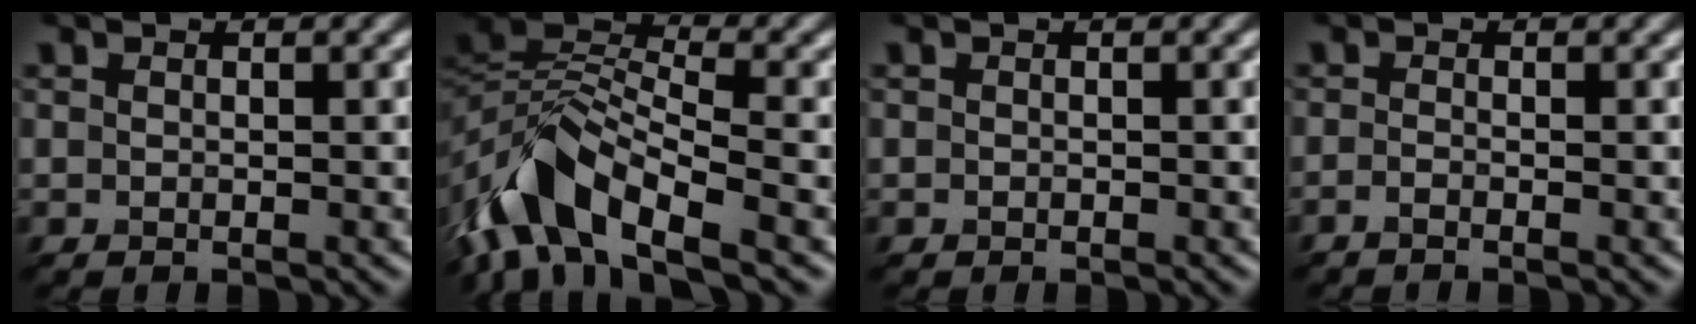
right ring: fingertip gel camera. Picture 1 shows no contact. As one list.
[{"total": 8.1, "force": [-4.9, 3.8, 5.2], "torque": [-0.097, 0.010, -0.105]}, {"total": 0.0}, {"total": 0.9, "force": [-0.7, 0.2, 0.6], "torque": [-0.017, -0.004, -0.015]}]